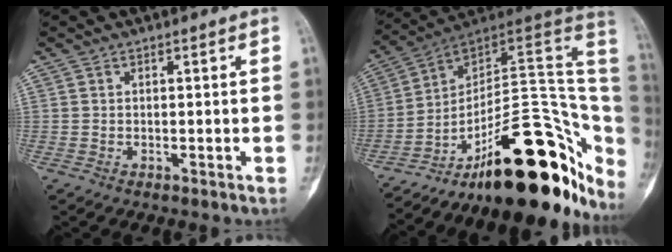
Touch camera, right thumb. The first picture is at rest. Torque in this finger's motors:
{"motor_torque": [4.04, 0.97, 1.12, -1.65, 0.54]}